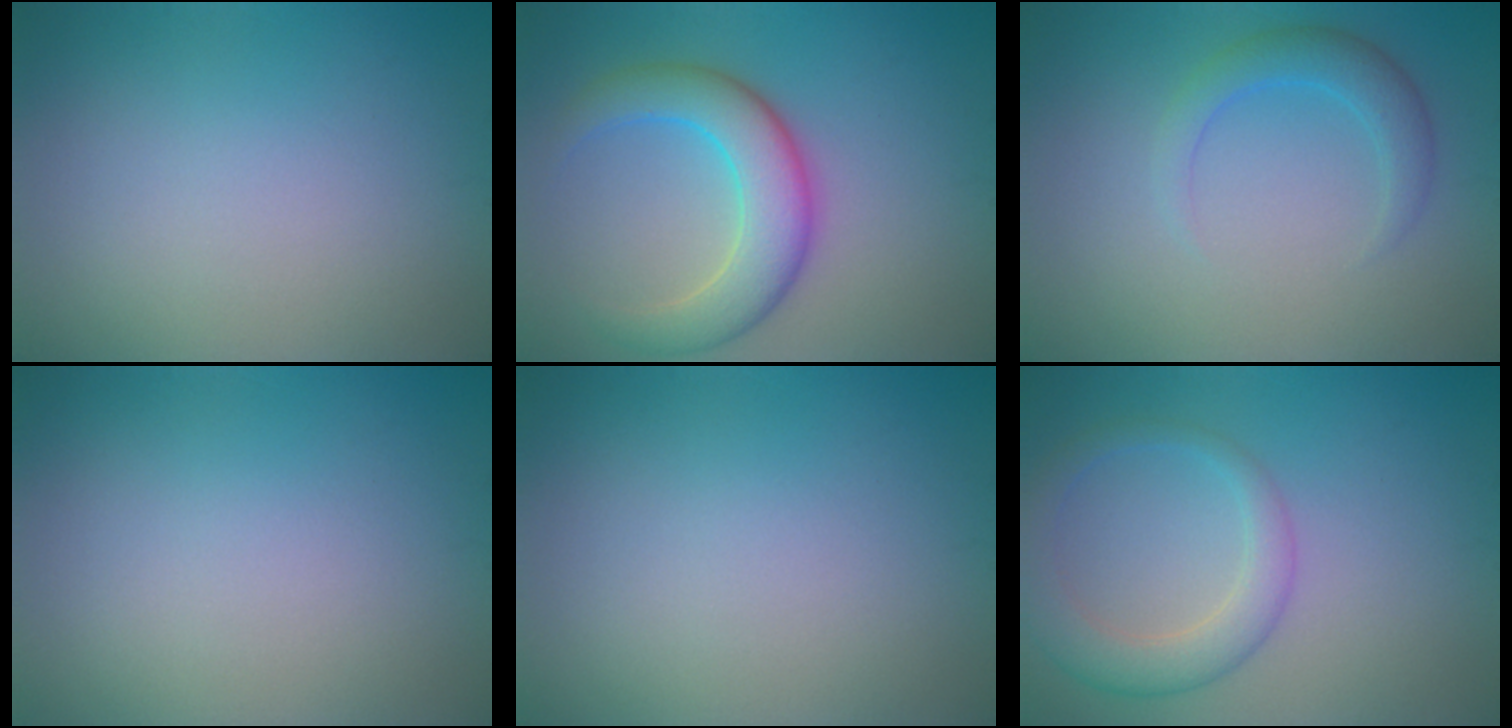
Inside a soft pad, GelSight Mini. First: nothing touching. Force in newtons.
{"total": 6.6, "press": 6.6, "slide": 0.3}
{"total": 2.8, "press": 2.8, "slide": 0.2}
{"total": 0.0}
{"total": 0.0}
{"total": 4.0, "press": 4.0, "slide": 0.2}